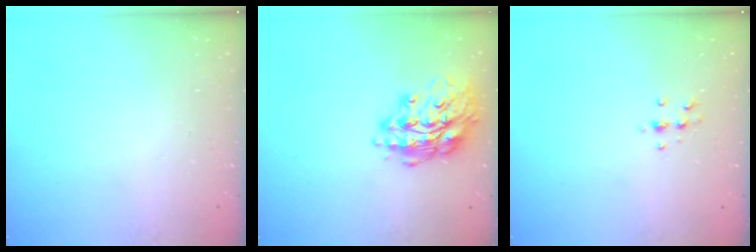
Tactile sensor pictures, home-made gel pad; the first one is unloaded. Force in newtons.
{"total": 16.8, "press": 16.8, "slide": 1.4}
{"total": 6.1, "press": 6.0, "slide": 0.9}